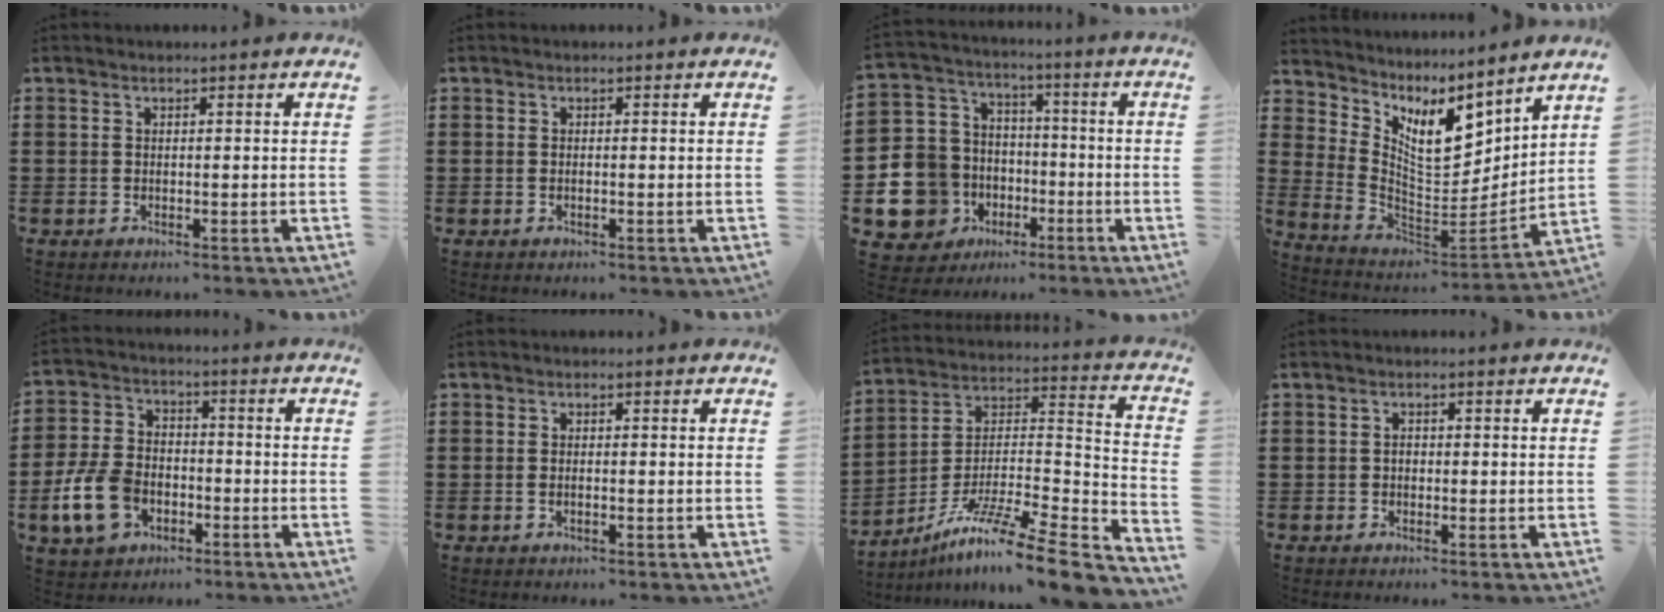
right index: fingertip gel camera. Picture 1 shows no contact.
{"total": 0.0}
{"total": 13.0, "force": [-6.1, 10.9, 3.6], "torque": [-0.133, 0.009, -0.100]}
{"total": 7.9, "force": [5.1, 3.7, 4.8], "torque": [-0.102, -0.044, 0.091]}
{"total": 9.4, "force": [-3.4, 6.4, 6.0], "torque": [-0.160, 0.005, -0.069]}
{"total": 0.7, "force": [-0.1, 0.3, 0.6], "torque": [-0.014, -0.004, 0.000]}
{"total": 10.0, "force": [-7.5, 0.5, 6.7], "torque": [-0.109, -0.002, -0.140]}
{"total": 0.7, "force": [-0.1, 0.4, 0.6], "torque": [-0.013, -0.001, 0.000]}